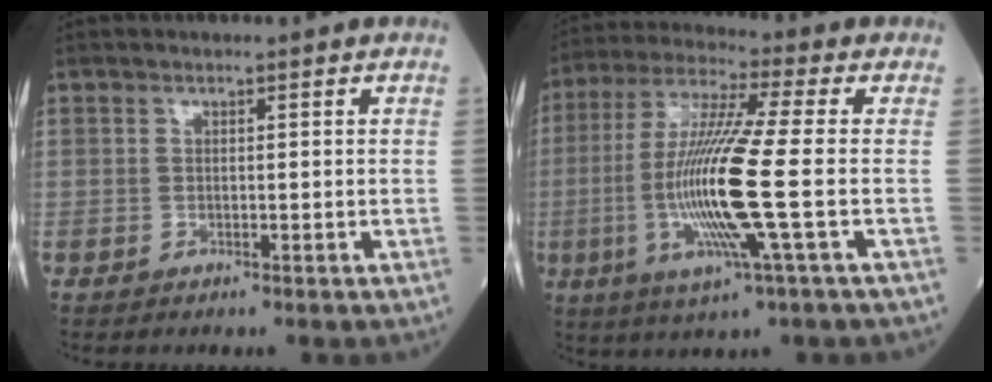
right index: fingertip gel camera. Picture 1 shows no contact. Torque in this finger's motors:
{"motor_torque": [0.74, -0.18, 1.05, 0.21]}